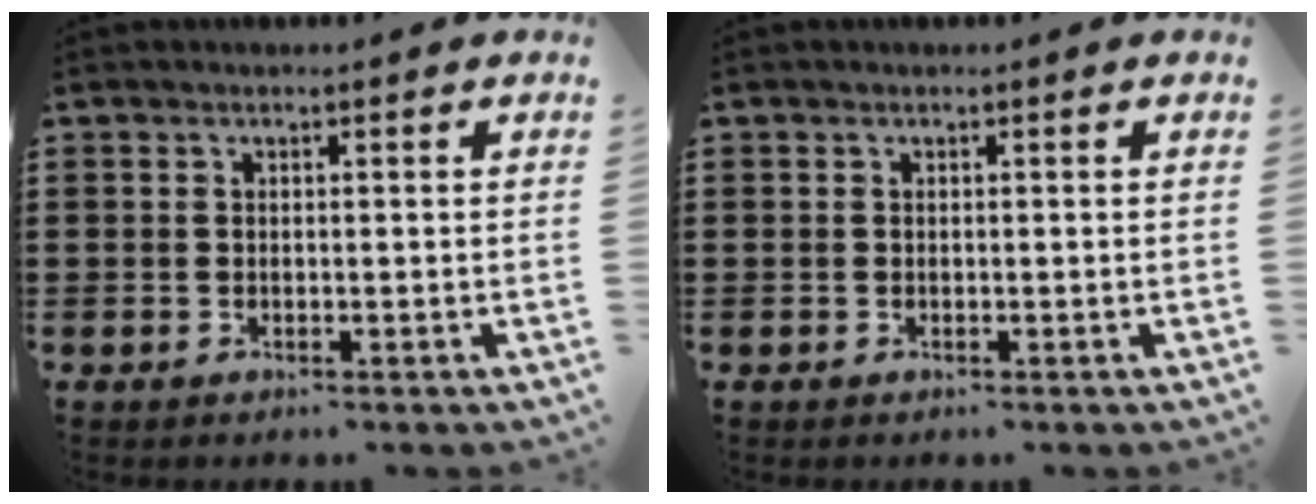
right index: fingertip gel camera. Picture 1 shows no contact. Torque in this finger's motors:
{"motor_torque": [0.00, 0.00, 0.00, 0.00]}